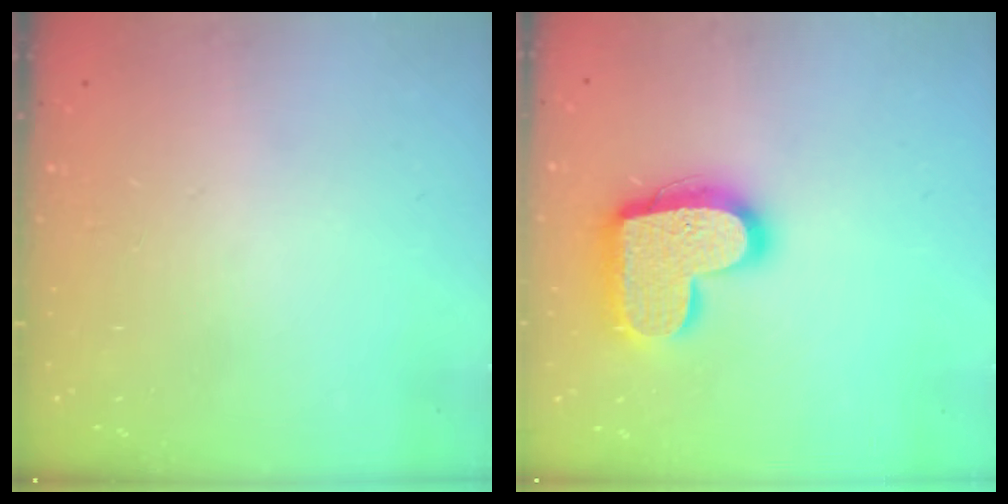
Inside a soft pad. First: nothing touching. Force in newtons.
{"total": 18.5, "press": 18.5, "slide": 1.0}